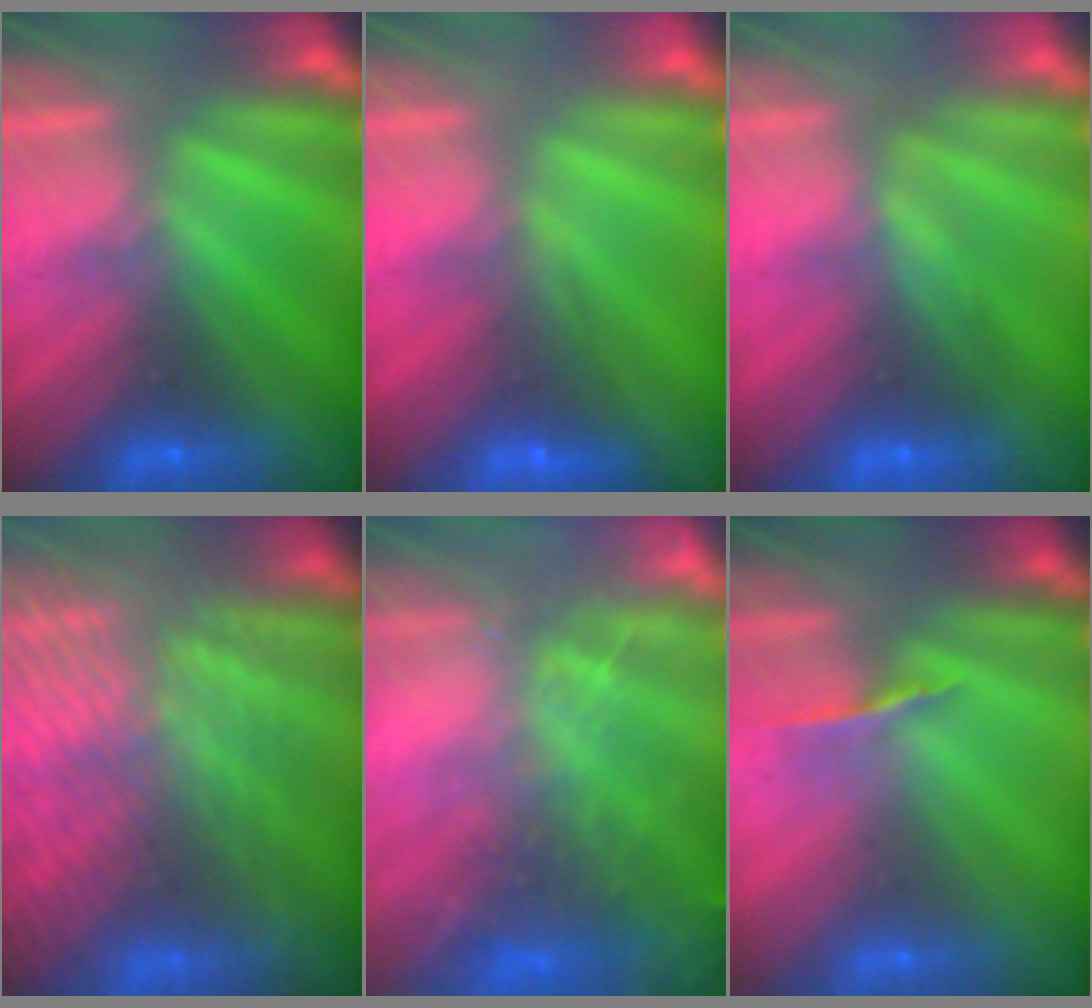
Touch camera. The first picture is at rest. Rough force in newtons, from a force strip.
{"total": 2.9}
{"total": 1.7}
{"total": 6.6}
{"total": 9.4}
{"total": 1.0}